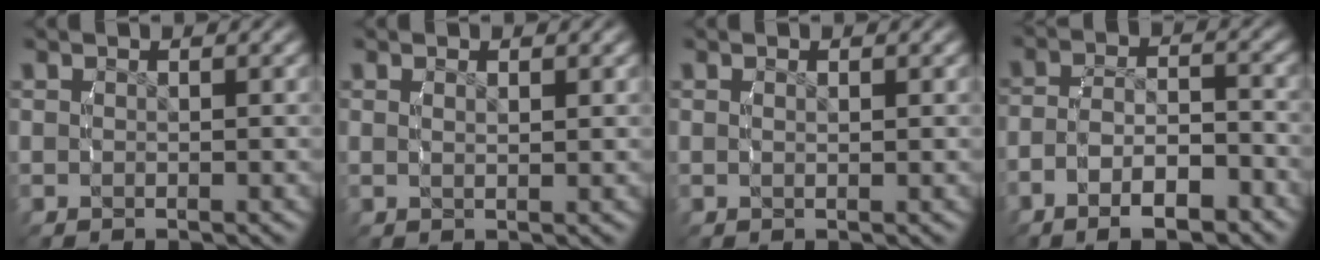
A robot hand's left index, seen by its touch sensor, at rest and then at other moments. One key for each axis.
{"total": 1.0, "fx": 0.5, "fy": -0.4, "fz": 0.7, "tx": -0.012, "ty": -0.004, "tz": 0.012}
{"total": 0.6, "fx": 0.2, "fy": -0.2, "fz": 0.6, "tx": -0.012, "ty": -0.003, "tz": 0.006}
{"total": 5.2, "fx": -3.2, "fy": 2.4, "fz": 3.4, "tx": -0.063, "ty": -0.005, "tz": -0.051}